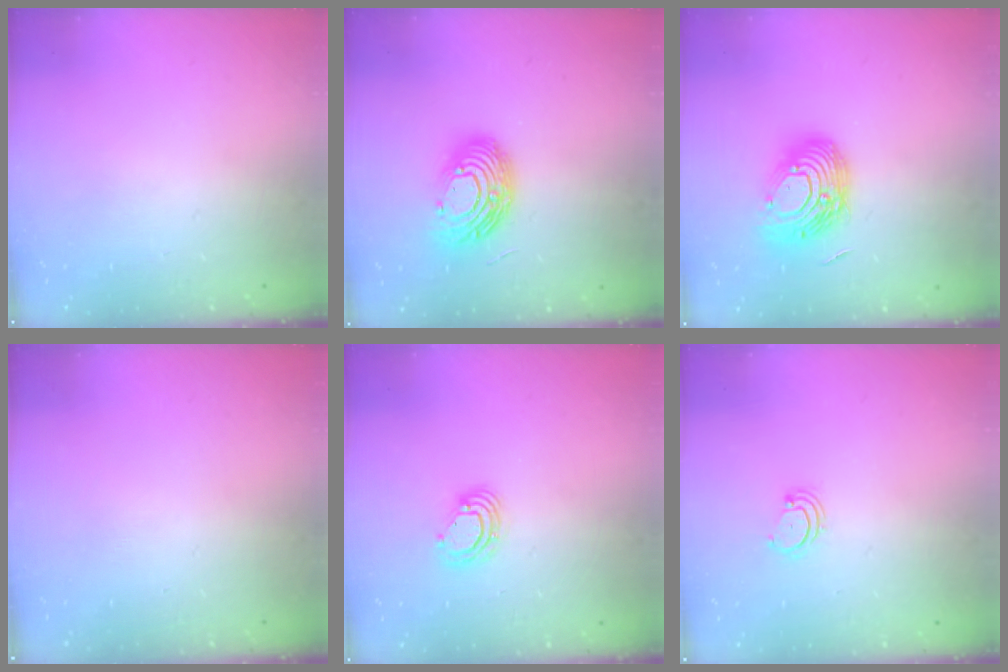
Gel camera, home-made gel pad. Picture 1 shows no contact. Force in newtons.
{"total": 13.7, "press": 13.7, "slide": 0.5}
{"total": 15.2, "press": 15.1, "slide": 1.4}
{"total": 0.0}
{"total": 7.3, "press": 7.2, "slide": 1.1}
{"total": 2.9, "press": 2.9, "slide": 0.3}